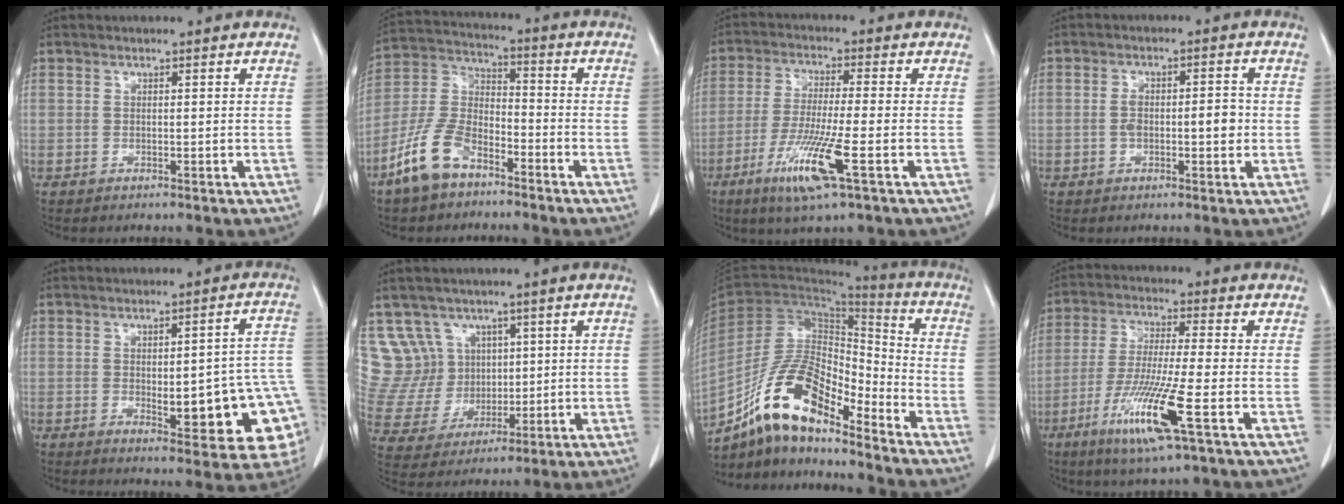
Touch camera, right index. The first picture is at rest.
{"total": 10.7, "force": [-7.0, 5.1, 6.3], "torque": [-0.152, 0.005, -0.144]}
{"total": 10.4, "force": [-4.6, 0.0, 9.3], "torque": [-0.187, -0.026, -0.087]}
{"total": 5.0, "force": [-0.5, 1.9, 4.6], "torque": [-0.086, 0.010, -0.006]}
{"total": 16.1, "force": [-2.8, 4.0, 15.3], "torque": [-0.125, 0.019, -0.017]}
{"total": 10.5, "force": [5.3, 8.9, 1.4], "torque": [-0.050, 0.051, 0.125]}
{"total": 14.5, "force": [-10.8, 4.1, 8.8], "torque": [-0.166, 0.021, -0.198]}
{"total": 11.8, "force": [-5.1, -0.4, 10.6], "torque": [-0.217, -0.028, -0.098]}